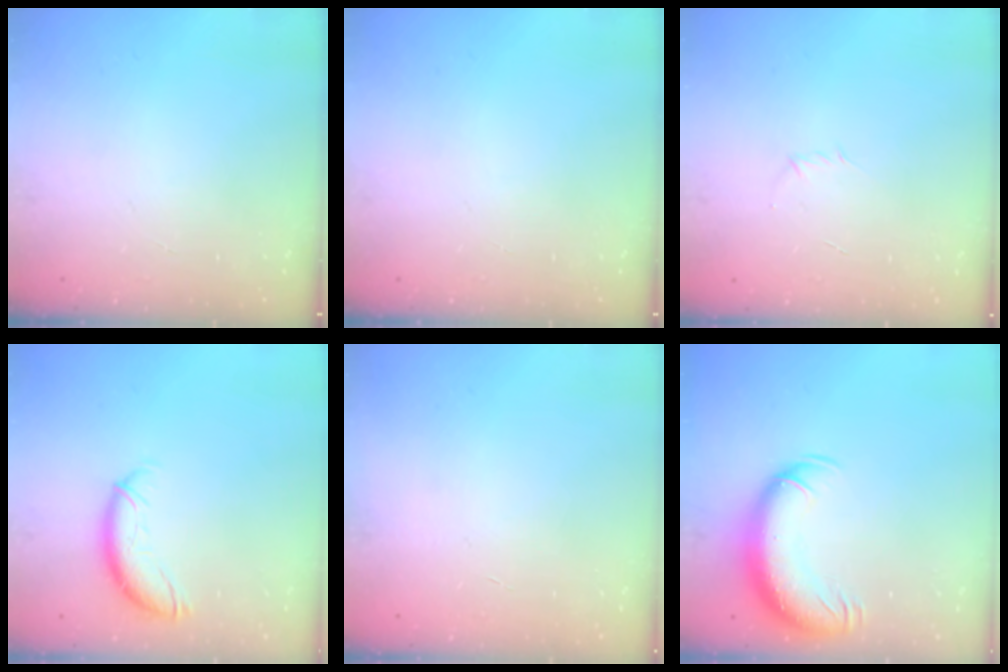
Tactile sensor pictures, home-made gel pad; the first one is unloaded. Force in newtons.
{"total": 0.0}
{"total": 2.9, "press": 2.8, "slide": 0.8}
{"total": 10.5, "press": 10.5, "slide": 0.7}
{"total": 0.6, "press": 0.6, "slide": 0.2}
{"total": 13.1, "press": 12.8, "slide": 3.1}